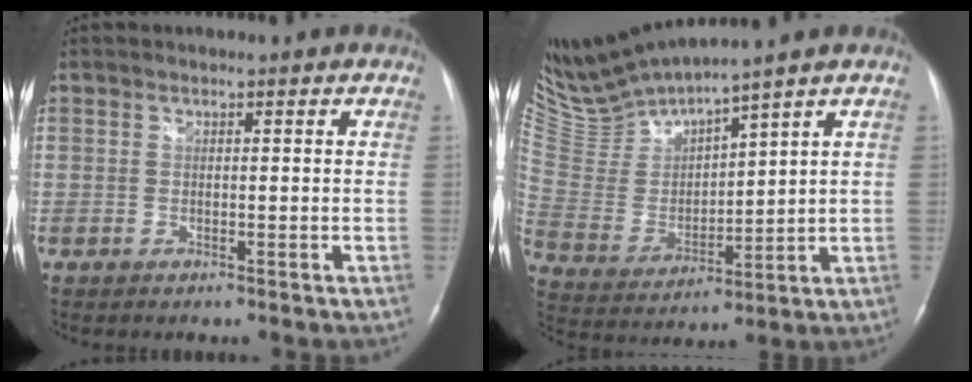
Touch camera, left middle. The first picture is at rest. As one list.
[{"total": 11.7, "force": [11.2, -0.9, 3.4], "torque": [-0.089, -0.007, 0.240]}]